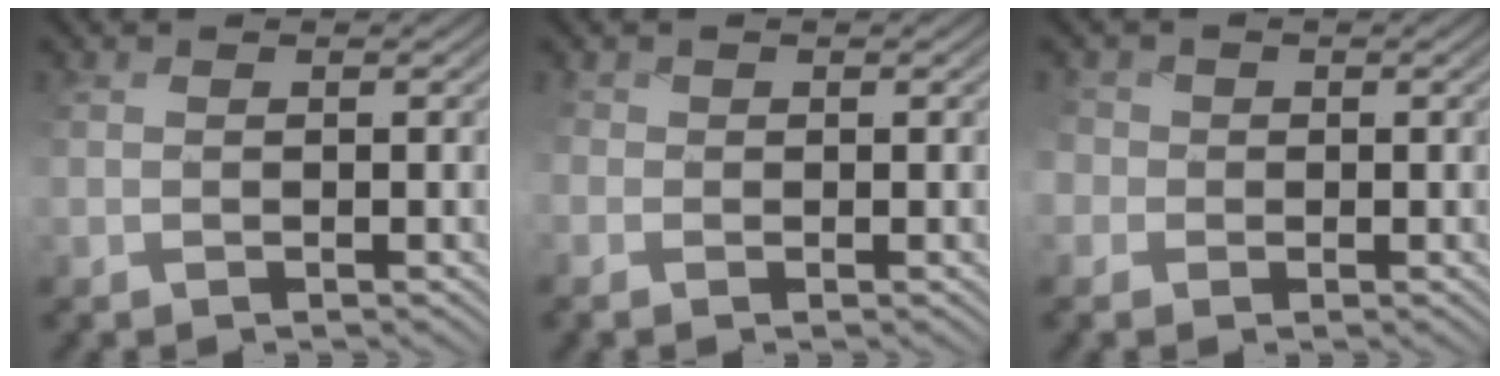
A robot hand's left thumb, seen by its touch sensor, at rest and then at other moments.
{"total": 1.4, "force": [-0.5, 1.2, 0.5], "torque": [-0.019, -0.005, -0.014]}
{"total": 3.1, "force": [-0.9, 2.8, 0.9], "torque": [-0.033, 0.003, -0.024]}